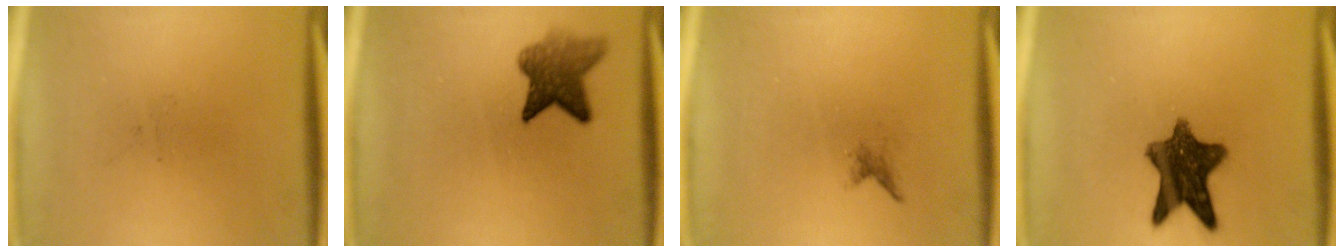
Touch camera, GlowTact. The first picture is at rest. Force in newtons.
{"total": 5.9}
{"total": 0.7}
{"total": 10.6}